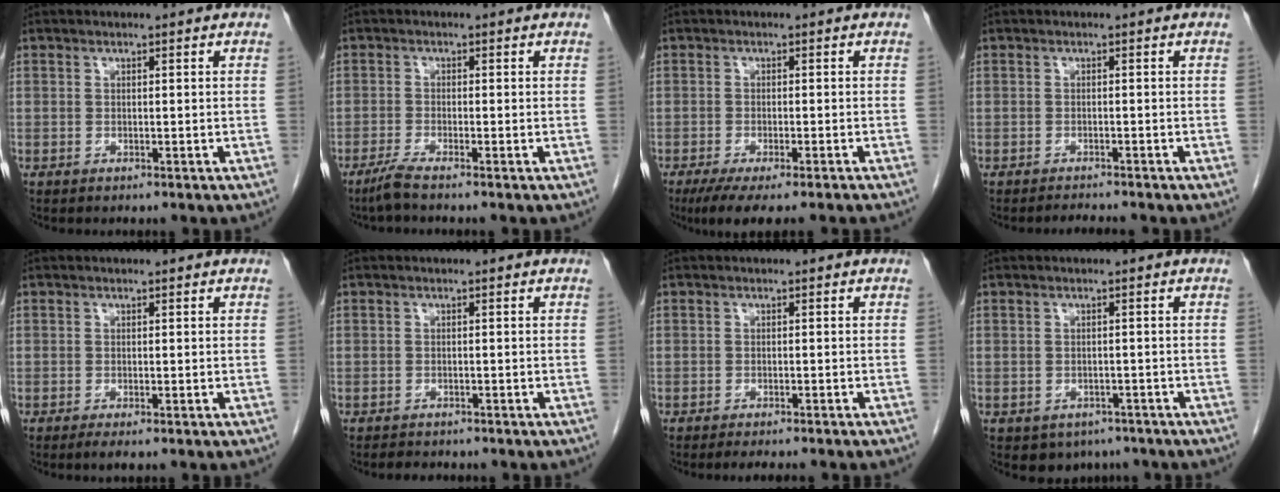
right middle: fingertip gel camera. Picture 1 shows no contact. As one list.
[{"total": 2.4, "force": [-2.0, -0.5, 1.3], "torque": [-0.037, -0.006, -0.047]}, {"total": 7.6, "force": [-6.2, 0.2, 4.5], "torque": [-0.056, -0.016, -0.094]}, {"total": 1.7, "force": [-1.5, -0.6, 0.2], "torque": [-0.007, -0.010, -0.024]}, {"total": 1.1, "force": [-0.7, -0.1, 0.8], "torque": [-0.018, -0.006, -0.013]}, {"total": 2.0, "force": [-1.8, 0.7, 0.4], "torque": [-0.013, -0.005, -0.025]}, {"total": 4.3, "force": [-3.7, 0.1, 2.2], "torque": [-0.023, -0.007, -0.047]}, {"total": 4.1, "force": [-3.0, 2.7, 0.6], "torque": [0.000, 0.006, -0.037]}]